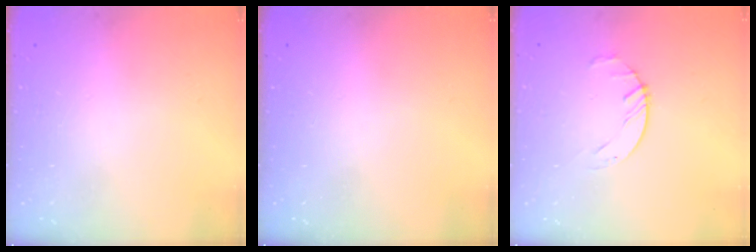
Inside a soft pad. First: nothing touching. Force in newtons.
{"total": 0.0}
{"total": 1.6, "press": 1.6, "slide": 0.3}